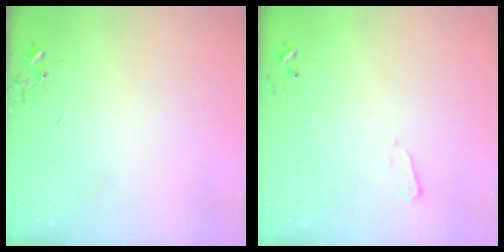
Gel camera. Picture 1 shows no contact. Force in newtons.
{"total": 2.4, "press": 2.4, "slide": 0.4}